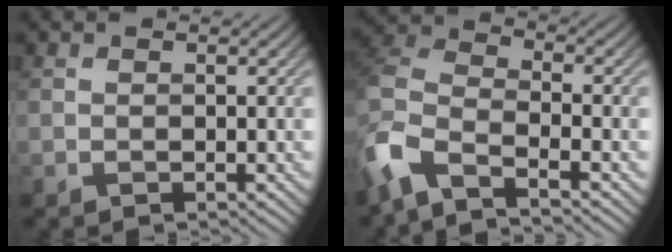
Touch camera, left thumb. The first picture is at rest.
{"total": 8.3, "force": [-5.7, 3.1, 5.1], "torque": [-0.119, -0.011, -0.128]}